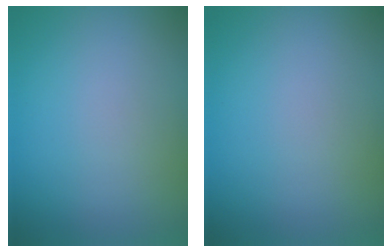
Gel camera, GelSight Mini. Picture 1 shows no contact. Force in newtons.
{"total": 0.0}